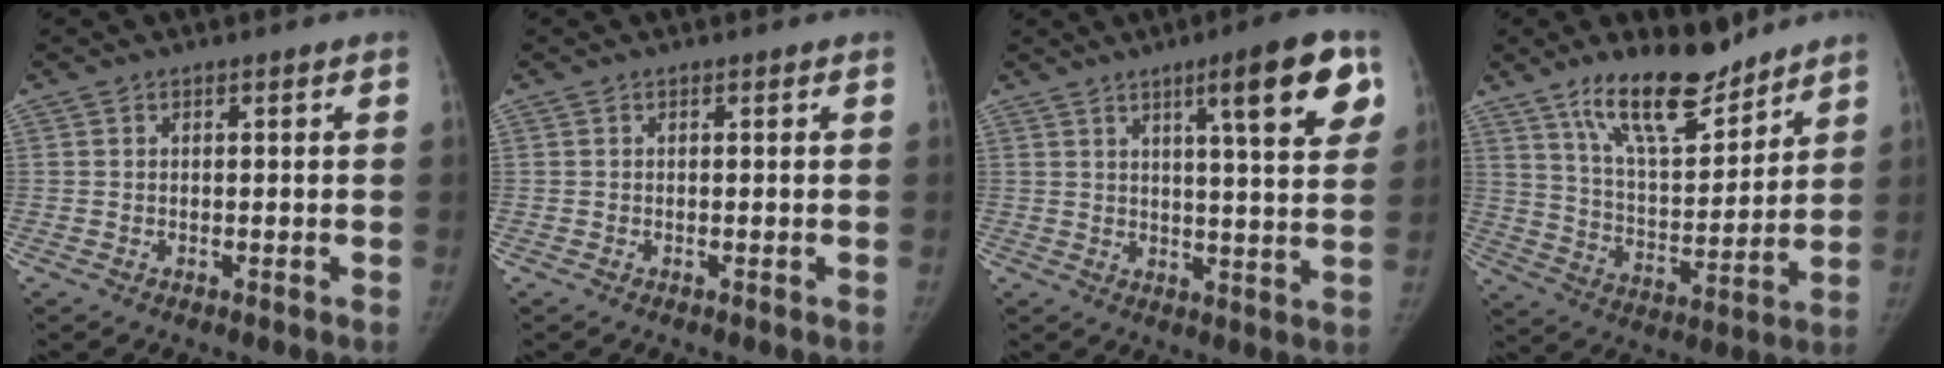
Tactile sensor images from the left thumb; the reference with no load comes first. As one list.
[{"total": 0.0}, {"total": 13.4, "force": [6.4, 2.4, 11.5], "torque": [-0.136, -0.021, 0.085]}, {"total": 15.8, "force": [11.8, 5.4, 8.9], "torque": [-0.116, -0.076, 0.210]}]